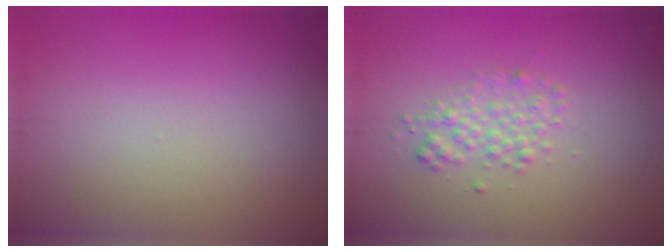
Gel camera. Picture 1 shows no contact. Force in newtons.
{"total": 2.0, "press": 2.0, "slide": 0.0}